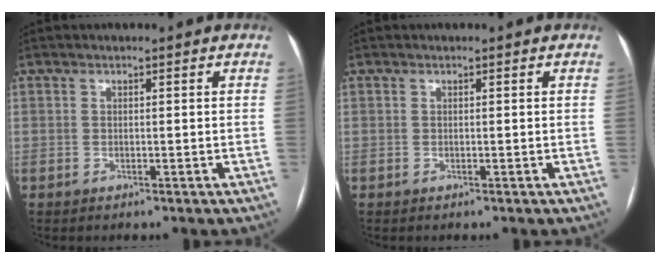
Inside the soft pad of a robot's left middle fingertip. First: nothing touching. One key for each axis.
{"total": 0.0}